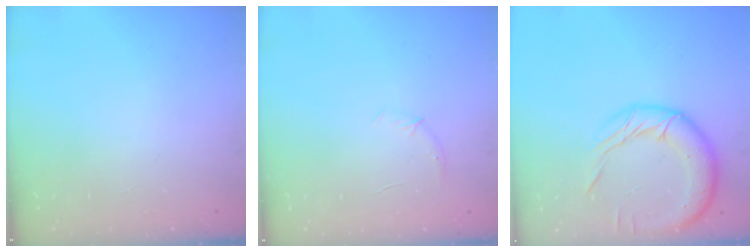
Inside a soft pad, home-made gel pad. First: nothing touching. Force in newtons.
{"total": 4.3, "press": 4.1, "slide": 1.3}
{"total": 16.9, "press": 16.8, "slide": 2.3}